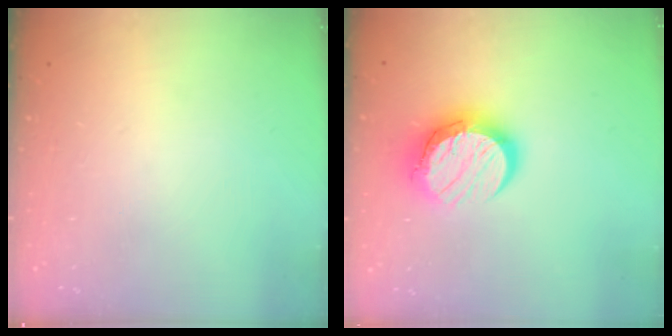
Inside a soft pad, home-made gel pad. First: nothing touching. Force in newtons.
{"total": 12.3, "press": 12.3, "slide": 0.9}